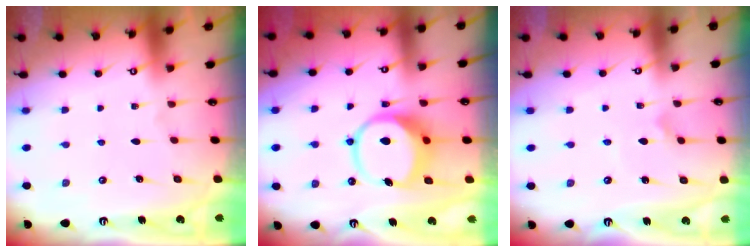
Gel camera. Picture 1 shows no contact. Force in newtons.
{"total": 10.5, "press": 10.4, "slide": 1.6}
{"total": 2.3, "press": 2.3, "slide": 0.2}